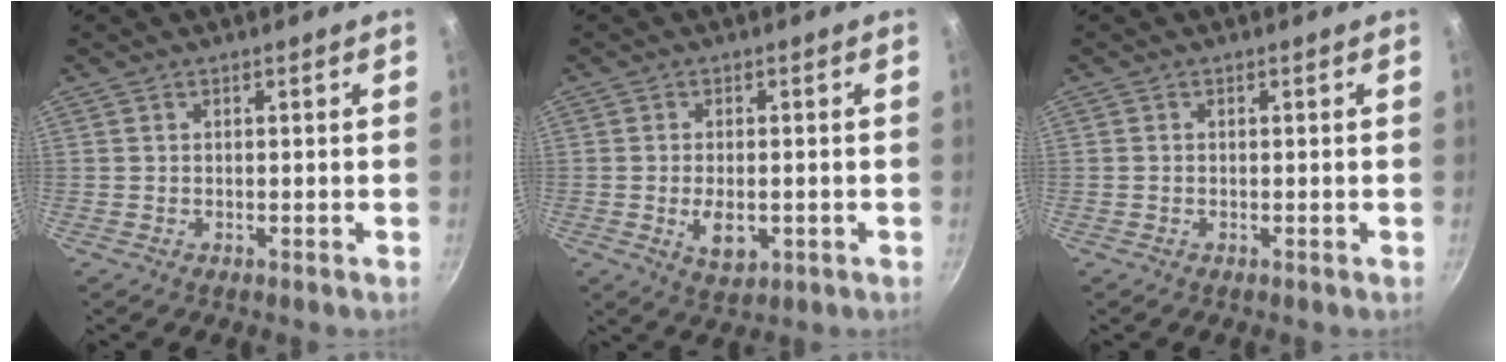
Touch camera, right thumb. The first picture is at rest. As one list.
[{"total": 5.5, "force": [-1.2, 3.0, 4.5], "torque": [-0.074, -0.003, -0.012]}, {"total": 0.0}]